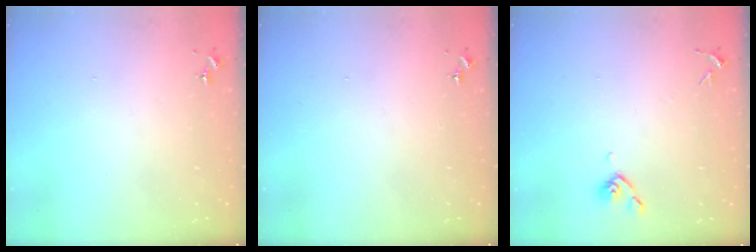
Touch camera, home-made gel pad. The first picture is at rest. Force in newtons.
{"total": 0.0}
{"total": 5.1, "press": 5.0, "slide": 0.8}